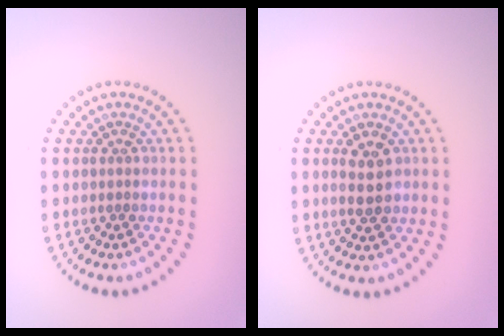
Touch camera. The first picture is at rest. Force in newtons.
{"total": 2.6, "press": 2.6, "slide": 0.3}